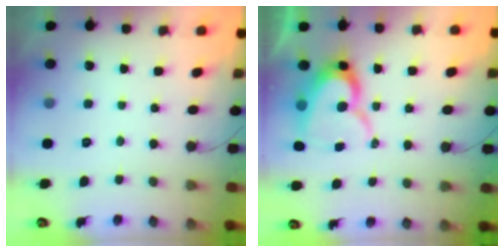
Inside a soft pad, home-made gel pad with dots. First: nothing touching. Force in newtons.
{"total": 14.1, "press": 14.0, "slide": 1.5}